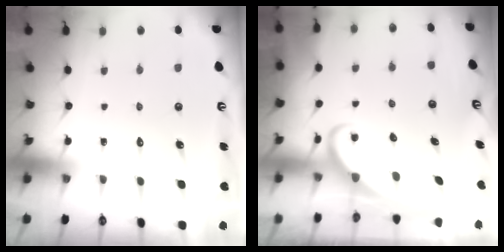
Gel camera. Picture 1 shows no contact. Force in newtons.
{"total": 2.4, "press": 2.4, "slide": 0.3}